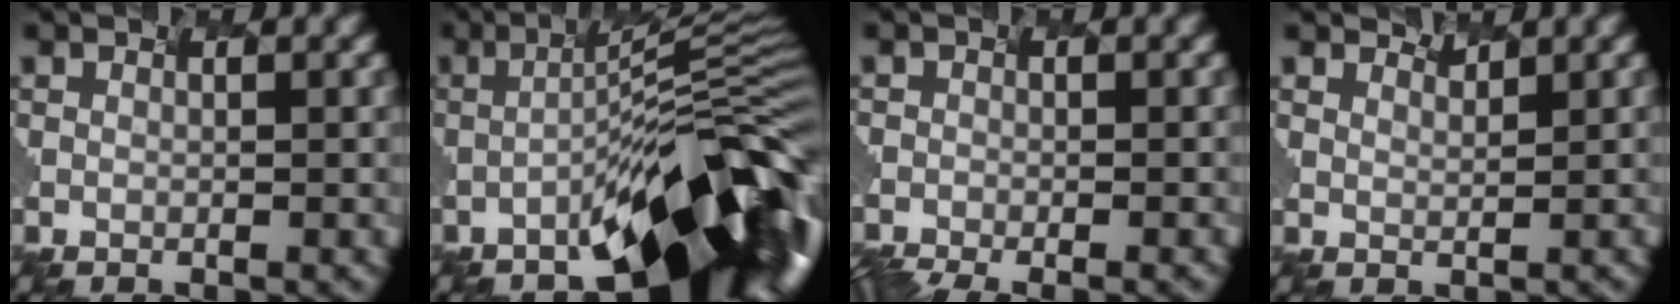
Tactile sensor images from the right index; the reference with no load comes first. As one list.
[{"total": 14.5, "force": [-6.8, 3.6, 12.3], "torque": [-0.166, 0.017, -0.105]}, {"total": 8.3, "force": [-6.5, 2.8, 4.4], "torque": [-0.055, -0.013, -0.062]}, {"total": 1.3, "force": [1.1, -0.2, -0.6], "torque": [0.003, -0.001, 0.031]}]